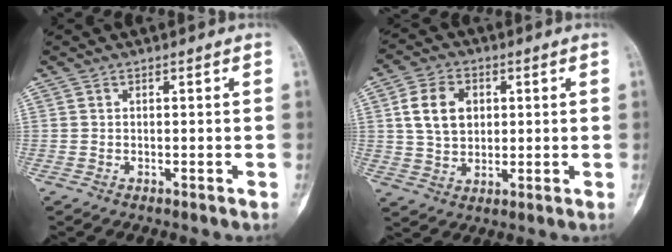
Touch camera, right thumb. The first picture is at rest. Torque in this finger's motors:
{"motor_torque": [0.64, 0.61, 0.38, -0.28, 0.18]}